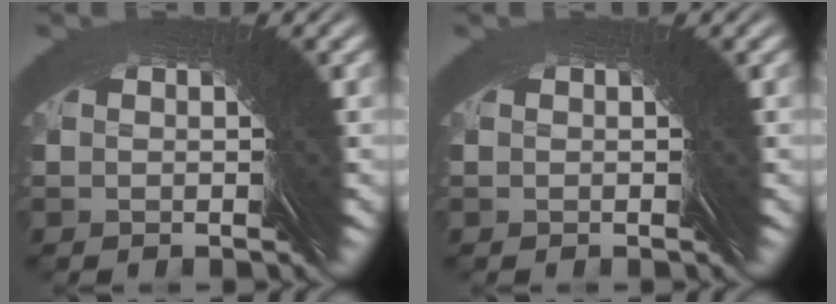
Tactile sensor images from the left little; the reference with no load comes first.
{"total": 0.0}